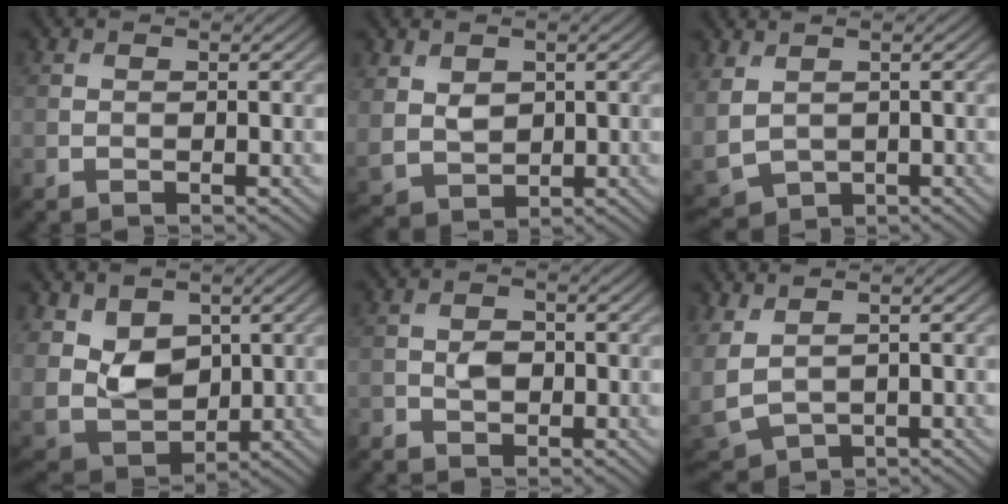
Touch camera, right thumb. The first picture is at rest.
{"total": 4.2, "force": [1.6, 3.1, 2.5], "torque": [-0.074, -0.005, 0.036]}
{"total": 4.9, "force": [1.2, 3.5, 3.2], "torque": [-0.108, -0.013, 0.032]}
{"total": 7.9, "force": [2.7, 5.6, 4.8], "torque": [-0.129, -0.012, 0.048]}
{"total": 2.1, "force": [-1.1, 1.4, 1.0], "torque": [-0.021, 0.002, -0.025]}
{"total": 5.3, "force": [1.9, 3.3, 3.7], "torque": [-0.122, -0.015, 0.049]}